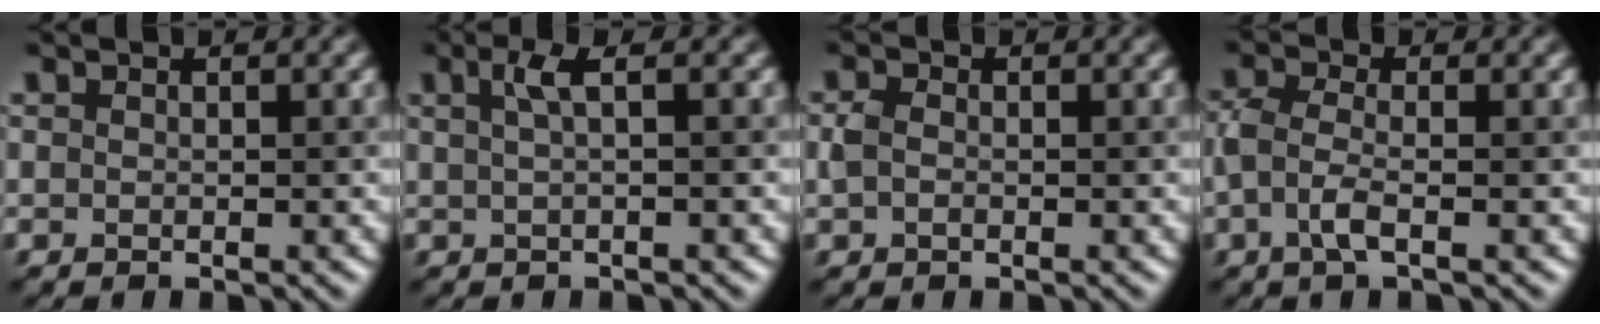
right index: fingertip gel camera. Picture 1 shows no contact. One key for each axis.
{"total": 2.1, "fx": 0.5, "fy": 0.5, "fz": 2.0, "tx": -0.033, "ty": 0.011, "tz": 0.011}
{"total": 1.2, "fx": -0.2, "fy": 1.0, "fz": 0.5, "tx": -0.012, "ty": 0.011, "tz": 0.001}
{"total": 2.4, "fx": -0.8, "fy": 1.0, "fz": 2.1, "tx": -0.053, "ty": 0.010, "tz": -0.015}